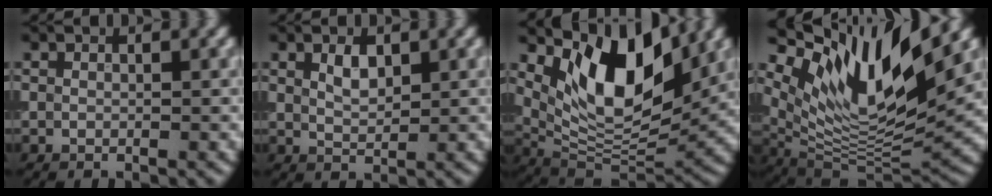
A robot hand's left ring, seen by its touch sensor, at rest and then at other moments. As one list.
[{"total": 1.9, "force": [0.9, 1.0, 1.4], "torque": [-0.028, 0.000, 0.020]}, {"total": 10.3, "force": [4.7, 4.6, 7.9], "torque": [-0.126, -0.010, 0.085]}, {"total": 13.3, "force": [7.7, 4.0, 10.0], "torque": [-0.195, 0.009, 0.151]}]